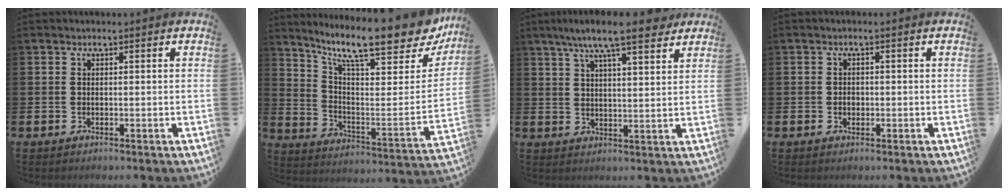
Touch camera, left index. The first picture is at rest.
{"total": 13.0, "force": [10.4, 3.1, 7.2], "torque": [-0.135, -0.084, 0.168]}
{"total": 9.1, "force": [7.7, 1.2, 4.6], "torque": [-0.096, -0.025, 0.136]}
{"total": 1.2, "force": [-0.1, 1.0, 0.5], "torque": [-0.001, 0.004, -0.007]}